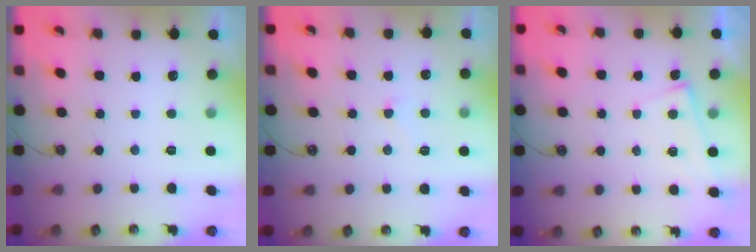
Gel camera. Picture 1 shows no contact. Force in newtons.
{"total": 3.8, "press": 3.7, "slide": 0.9}
{"total": 1.8, "press": 1.8, "slide": 0.3}